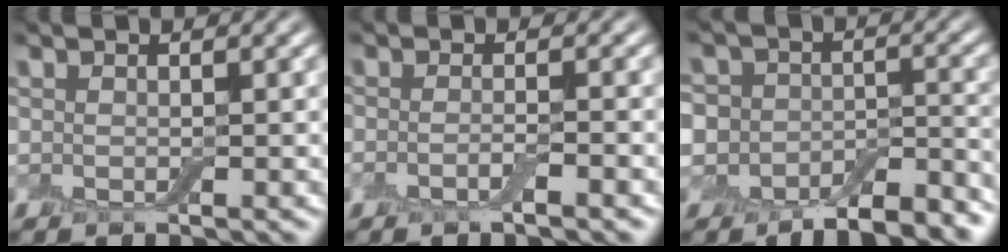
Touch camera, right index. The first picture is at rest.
{"total": 1.3, "force": [-0.9, 0.0, 0.9], "torque": [-0.018, -0.003, -0.017]}
{"total": 12.3, "force": [-8.6, 7.7, 4.3], "torque": [-0.040, -0.016, -0.134]}